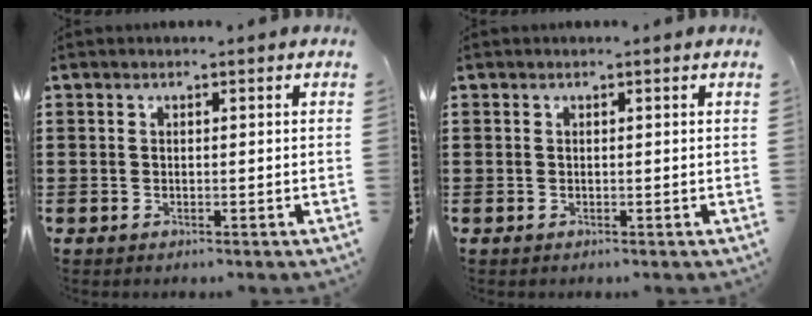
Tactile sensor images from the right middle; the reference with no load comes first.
{"total": 0.0}